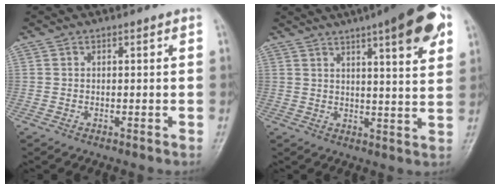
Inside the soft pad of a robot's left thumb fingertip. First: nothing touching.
{"total": 16.1, "force": [8.5, 3.5, 13.3], "torque": [-0.162, -0.019, 0.111]}